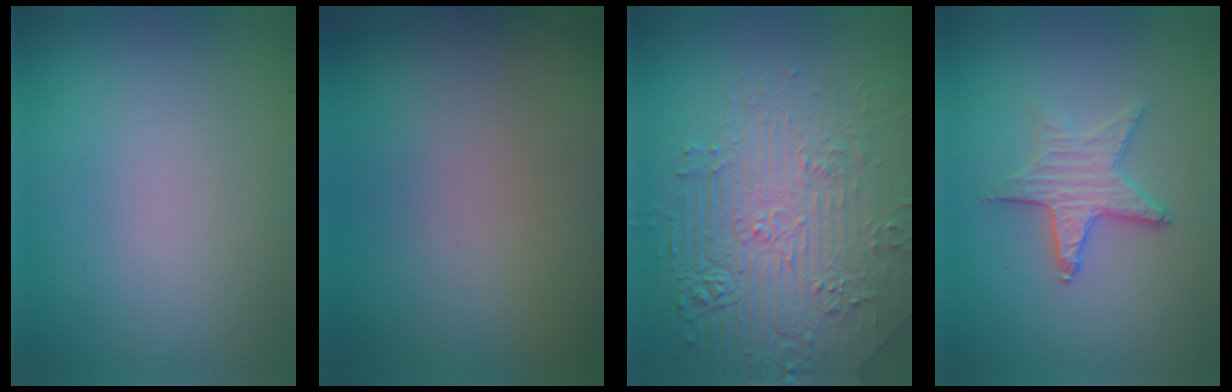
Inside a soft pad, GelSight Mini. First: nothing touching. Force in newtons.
{"total": 0.0}
{"total": 6.9, "press": 5.6, "slide": 4.0}
{"total": 2.8, "press": 2.5, "slide": 1.3}